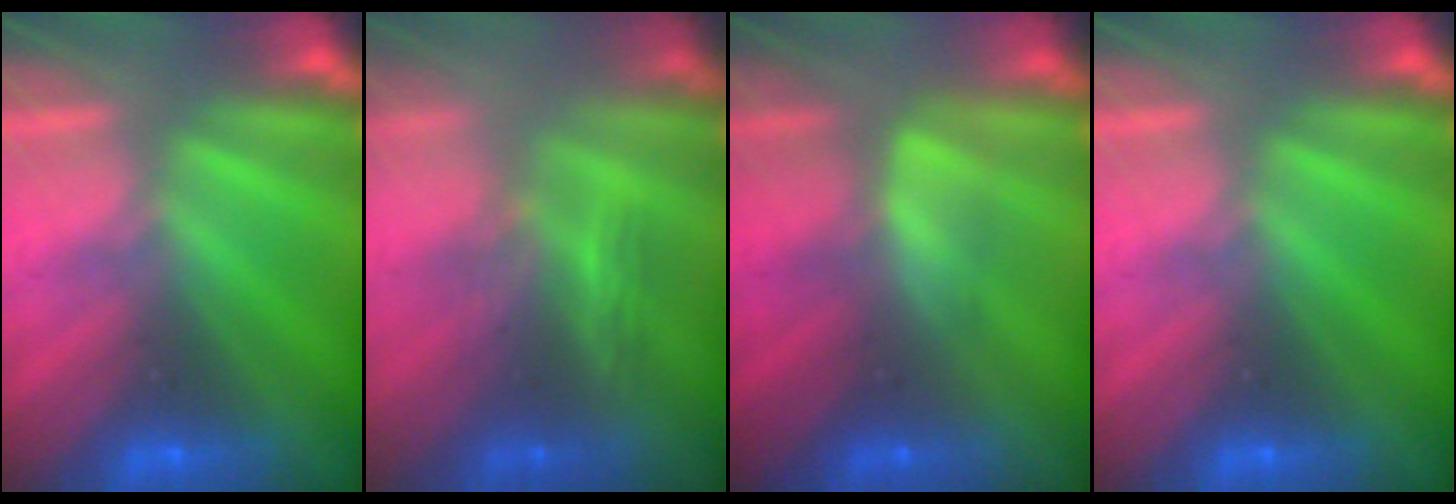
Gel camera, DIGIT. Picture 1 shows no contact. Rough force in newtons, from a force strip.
{"total": 3.3}
{"total": 2.7}
{"total": 0.0}